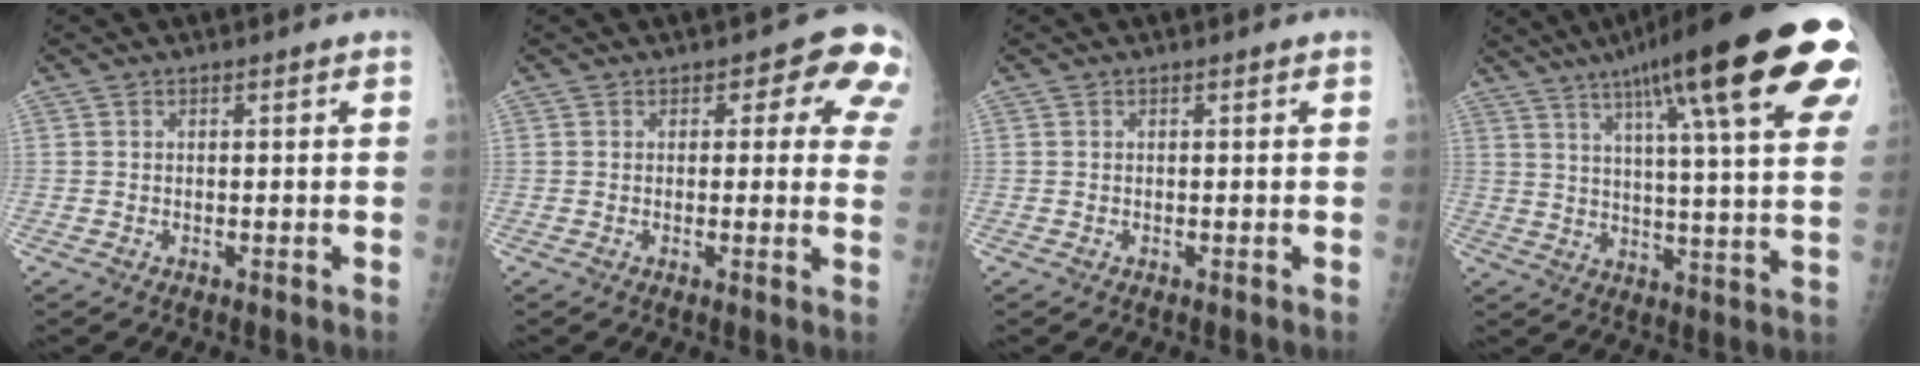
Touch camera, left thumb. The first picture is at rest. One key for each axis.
{"total": 8.4, "fx": 3.5, "fy": 4.7, "fz": 6.0, "tx": -0.018, "ty": -0.009, "tz": 0.021}
{"total": 0.0}
{"total": 28.9, "fx": 14.9, "fy": 5.2, "fz": 24.2, "tx": -0.307, "ty": -0.010, "tz": 0.210}